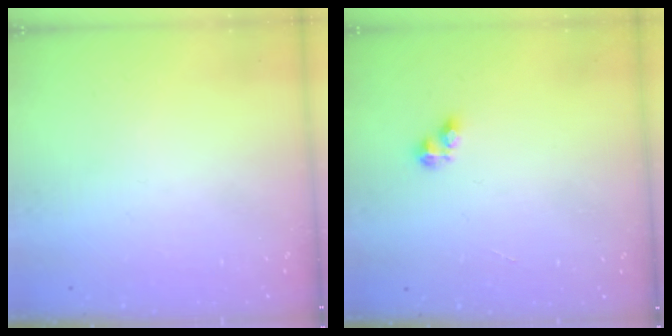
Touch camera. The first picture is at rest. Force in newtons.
{"total": 3.0, "press": 2.9, "slide": 0.5}